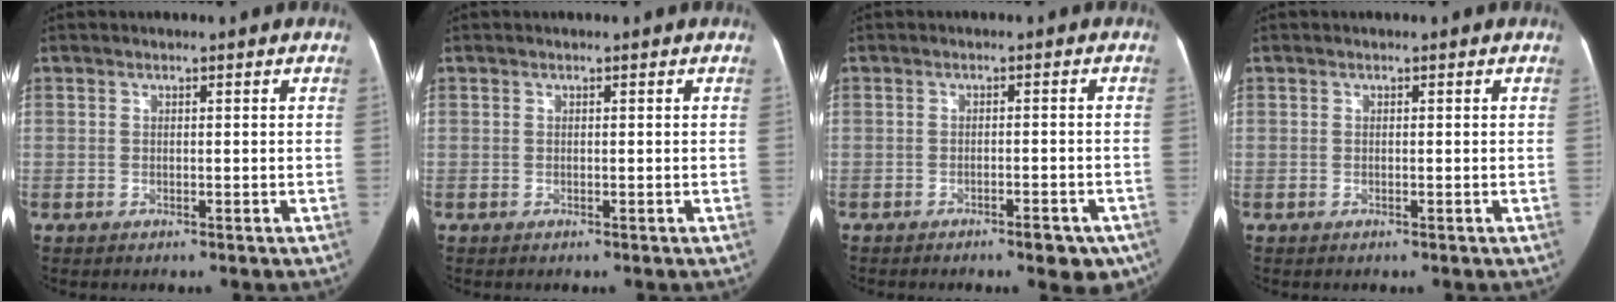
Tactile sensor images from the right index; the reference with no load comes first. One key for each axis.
{"total": 0.0}
{"total": 5.1, "fx": -3.5, "fy": 1.5, "fz": 3.4, "tx": -0.031, "ty": 0.003, "tz": -0.041}
{"total": 0.0}